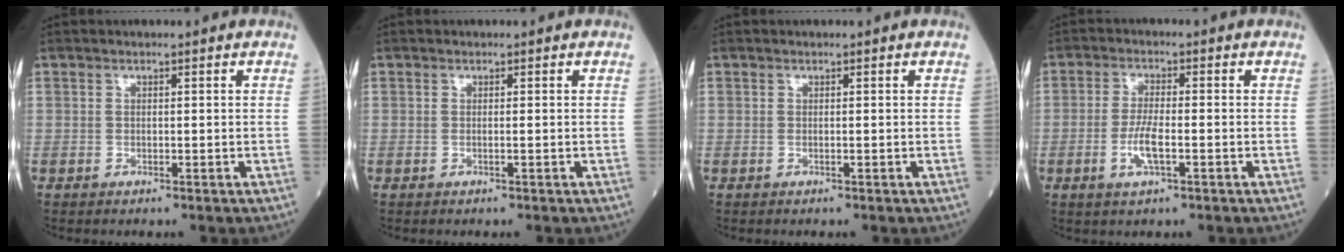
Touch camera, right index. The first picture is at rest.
{"total": 0.0}
{"total": 0.0}
{"total": 4.7, "force": [-1.5, 0.9, 4.3], "torque": [-0.090, -0.004, -0.028]}